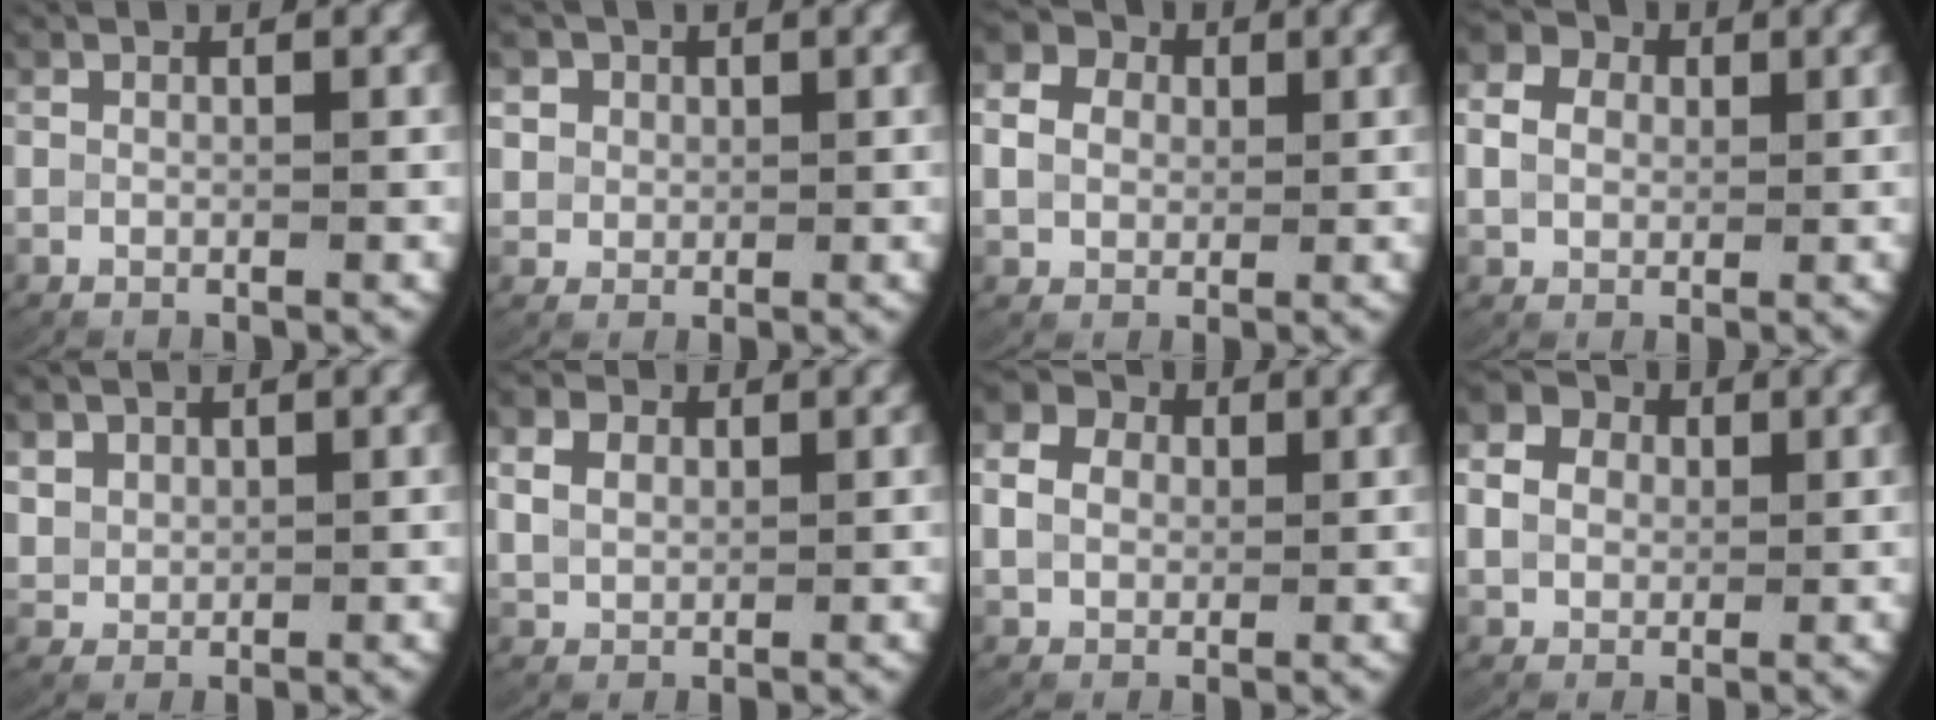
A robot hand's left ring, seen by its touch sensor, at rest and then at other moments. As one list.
[{"total": 4.6, "force": [1.6, 4.0, 1.8], "torque": [-0.051, -0.006, 0.030]}, {"total": 7.3, "force": [2.3, 6.2, 3.2], "torque": [-0.072, 0.006, 0.027]}, {"total": 5.8, "force": [1.9, 4.8, 2.6], "torque": [-0.060, 0.003, 0.025]}, {"total": 2.6, "force": [1.4, 2.0, 0.9], "torque": [-0.030, -0.006, 0.037]}, {"total": 3.4, "force": [1.3, 2.7, 1.5], "torque": [-0.039, -0.004, 0.031]}, {"total": 6.4, "force": [2.0, 5.3, 2.9], "torque": [-0.065, 0.004, 0.026]}, {"total": 7.2, "force": [2.2, 6.2, 3.1], "torque": [-0.072, 0.006, 0.026]}]